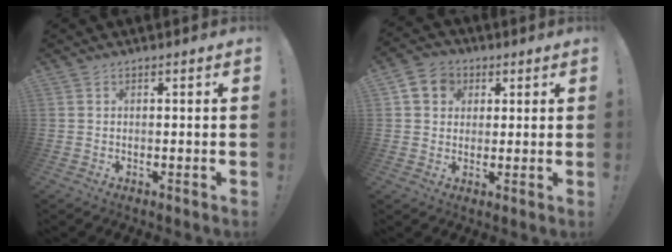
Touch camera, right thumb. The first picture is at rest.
{"total": 7.4, "force": [2.3, 6.6, 2.5], "torque": [-0.034, -0.002, 0.047]}